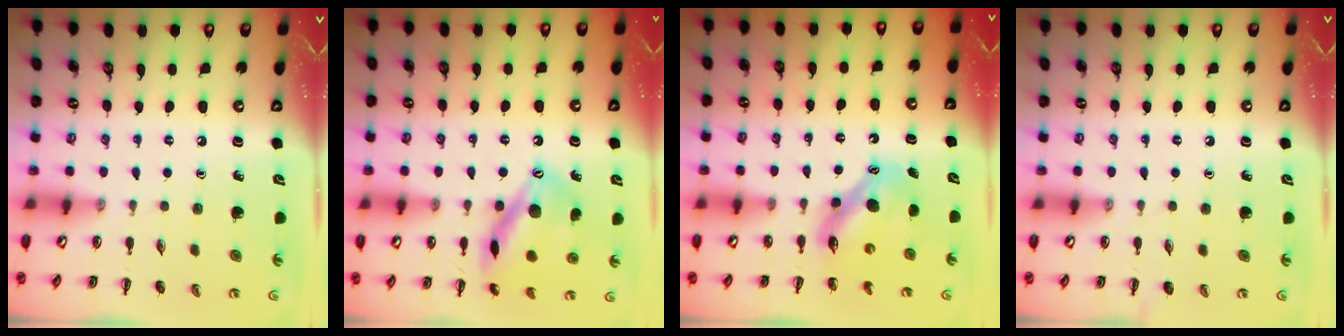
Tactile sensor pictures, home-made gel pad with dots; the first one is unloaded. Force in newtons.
{"total": 15.6, "press": 15.6, "slide": 0.7}
{"total": 8.8, "press": 8.6, "slide": 1.6}
{"total": 0.0}